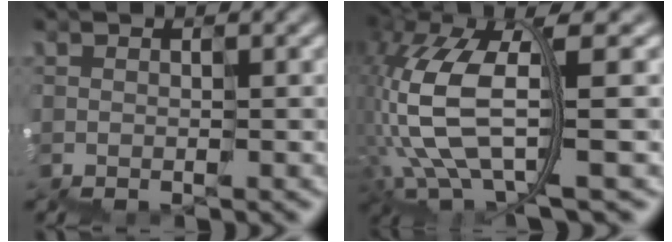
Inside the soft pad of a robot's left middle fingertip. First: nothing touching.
{"total": 8.6, "force": [-0.5, 4.0, 7.6], "torque": [-0.187, 0.001, -0.014]}